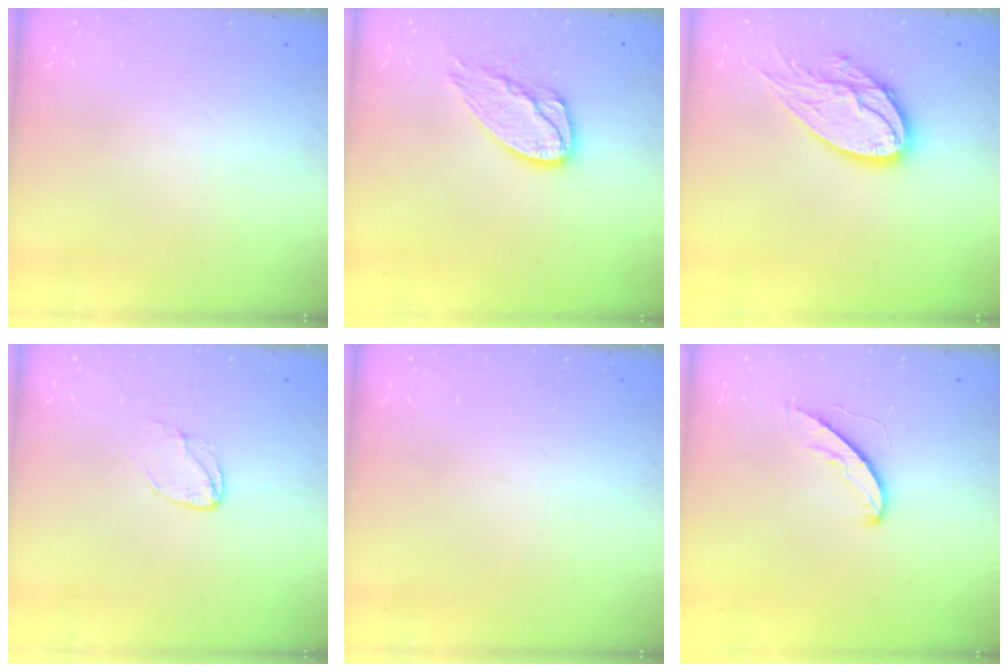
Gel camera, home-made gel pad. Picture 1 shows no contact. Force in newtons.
{"total": 11.0, "press": 11.0, "slide": 0.6}
{"total": 15.8, "press": 15.8, "slide": 1.0}
{"total": 4.4, "press": 4.4, "slide": 0.4}
{"total": 0.0}
{"total": 5.0, "press": 5.0, "slide": 0.4}